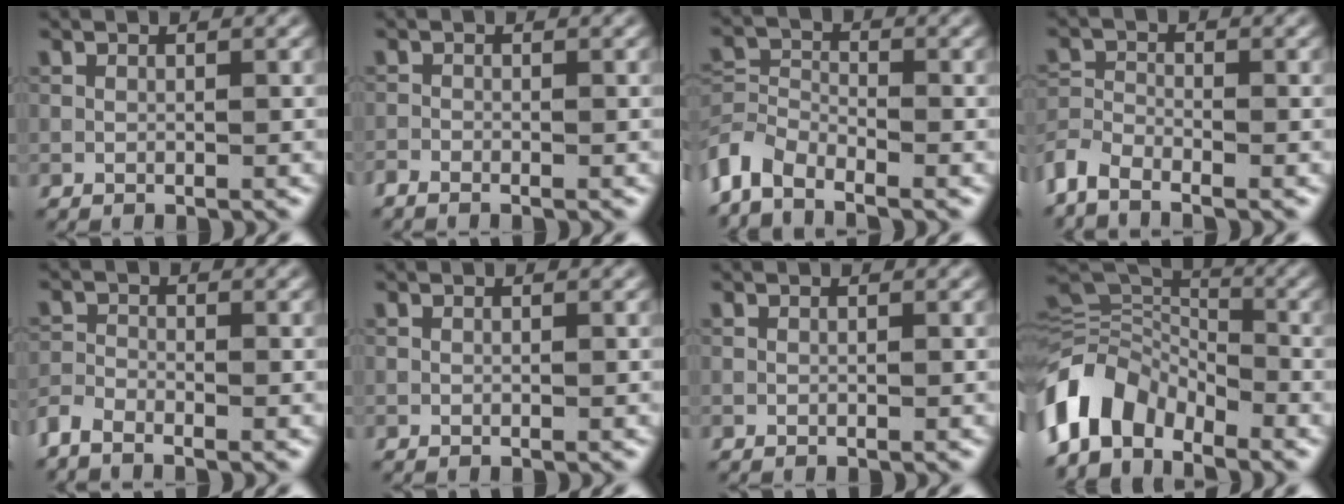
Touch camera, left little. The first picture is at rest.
{"total": 1.0, "force": [-1.0, 0.1, 0.3], "torque": [-0.005, -0.004, -0.024]}
{"total": 4.6, "force": [-3.6, 1.9, 2.0], "torque": [-0.045, -0.007, -0.085]}
{"total": 3.3, "force": [-2.8, 1.0, 1.4], "torque": [-0.032, -0.004, -0.070]}
{"total": 2.4, "force": [-2.1, 0.6, 0.8], "torque": [-0.020, -0.006, -0.056]}
{"total": 0.0}
{"total": 0.0}
{"total": 6.9, "force": [-4.5, 4.0, 3.4], "torque": [-0.059, 0.004, -0.096]}